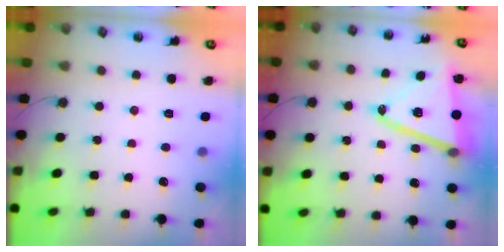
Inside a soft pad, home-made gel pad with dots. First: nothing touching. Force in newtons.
{"total": 16.9, "press": 16.7, "slide": 2.4}